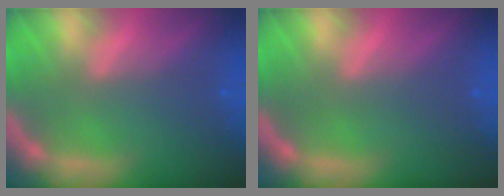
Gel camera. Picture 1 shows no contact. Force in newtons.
{"total": 0.0}